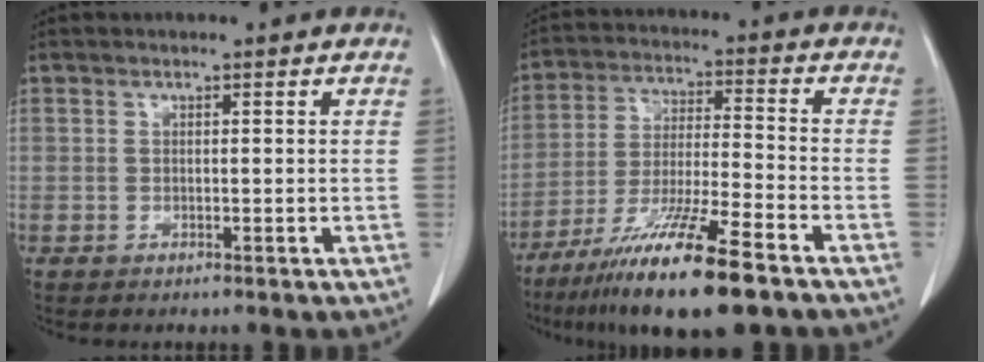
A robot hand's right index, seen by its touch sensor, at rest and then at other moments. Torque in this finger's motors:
{"motor_torque": [0.68, -0.65, 0.60, 0.21]}